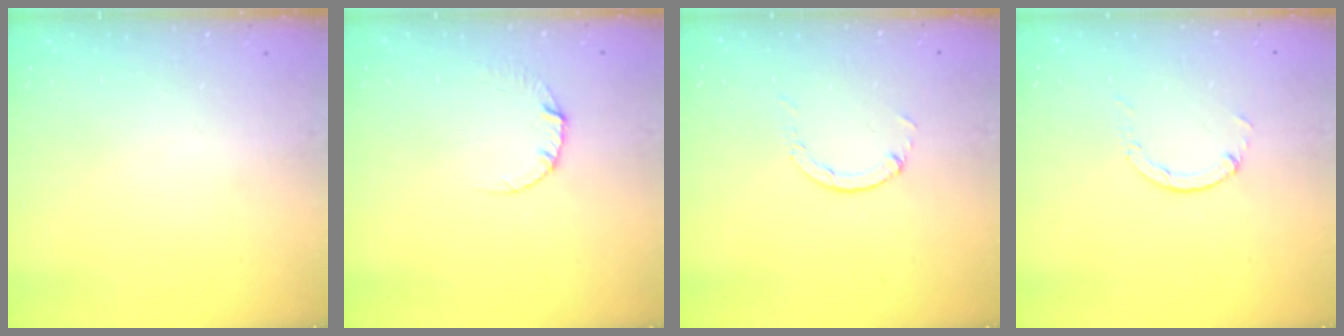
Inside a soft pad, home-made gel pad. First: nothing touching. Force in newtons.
{"total": 3.4, "press": 3.4, "slide": 0.4}
{"total": 0.6, "press": 0.6, "slide": 0.2}
{"total": 0.6, "press": 0.6, "slide": 0.2}